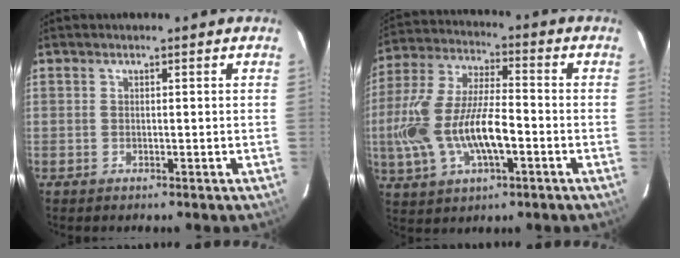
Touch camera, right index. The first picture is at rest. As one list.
[{"total": 17.8, "force": [-4.3, 7.1, 15.7], "torque": [-0.338, -0.005, -0.074]}]